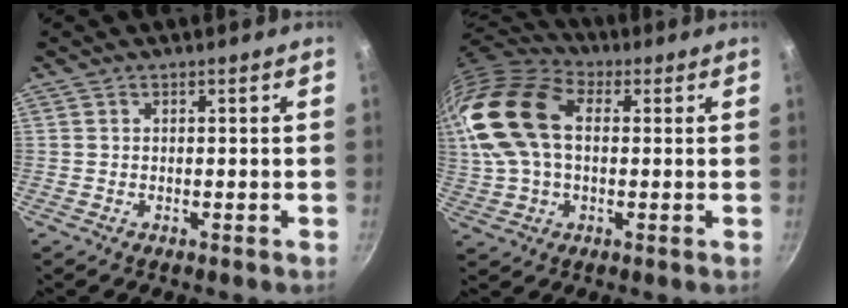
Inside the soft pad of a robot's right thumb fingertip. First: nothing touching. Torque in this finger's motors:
{"motor_torque": [1.34, 3.67, 1.31, -0.64, 0.30]}